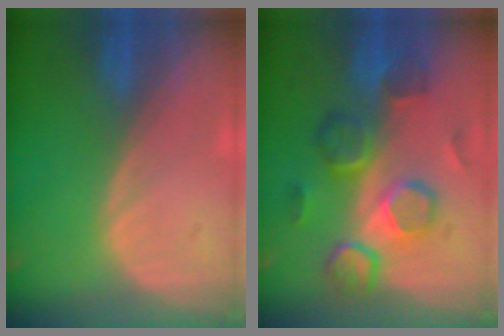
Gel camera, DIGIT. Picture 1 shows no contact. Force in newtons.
{"total": 8.4, "press": 8.3, "slide": 1.3}